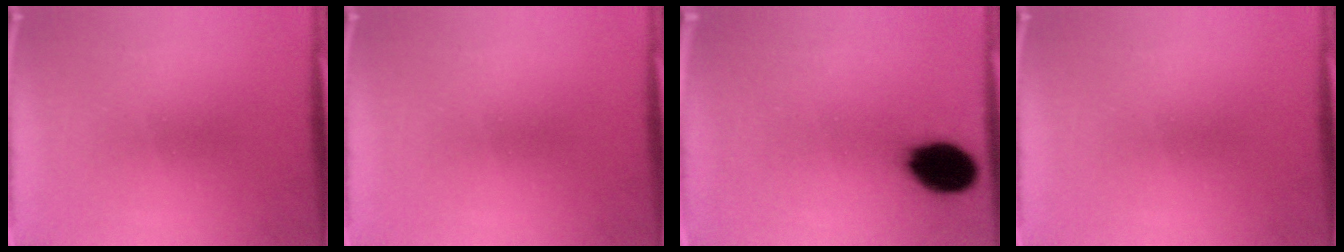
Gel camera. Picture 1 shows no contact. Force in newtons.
{"total": 0.0}
{"total": 11.8}
{"total": 0.0}